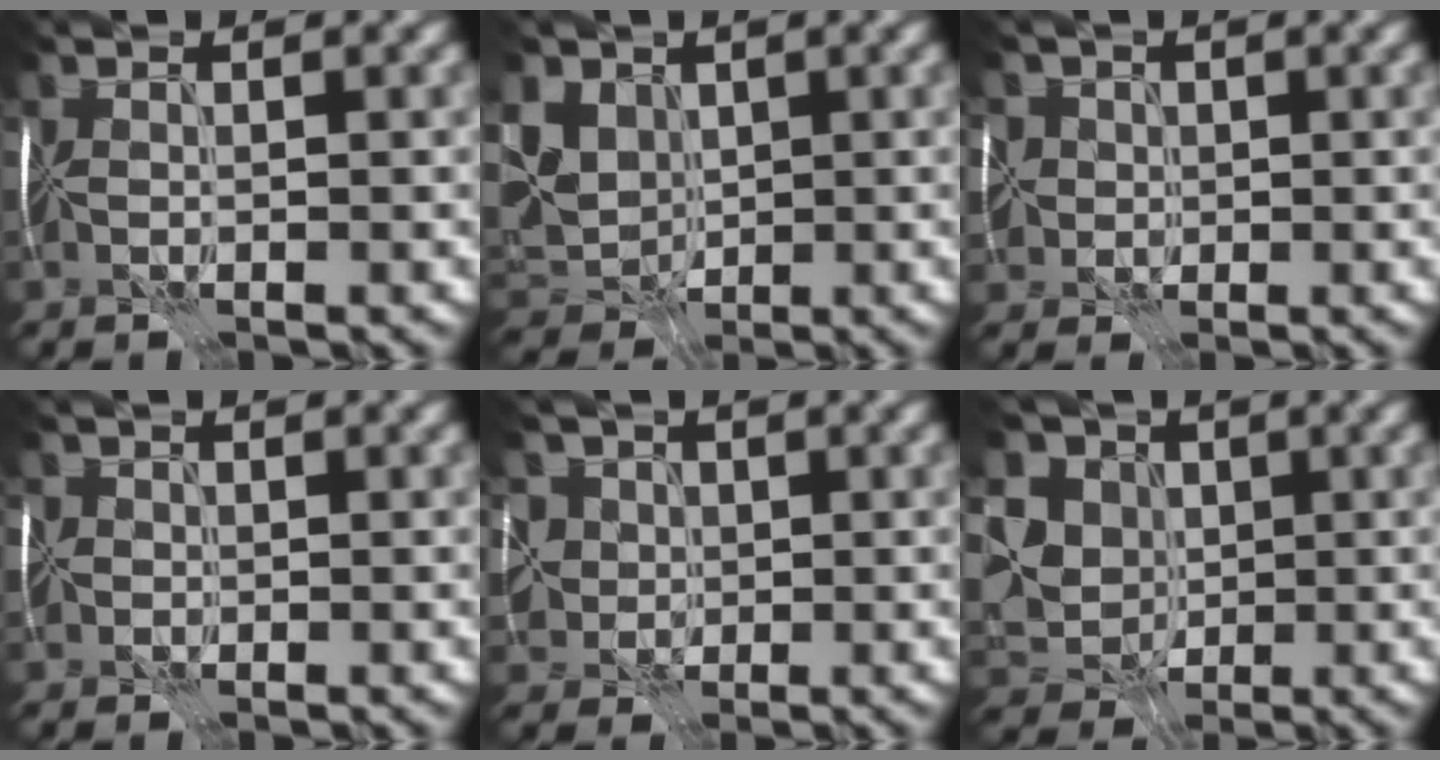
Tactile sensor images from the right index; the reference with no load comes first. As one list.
[{"total": 5.9, "force": [1.1, 4.7, 3.3], "torque": [-0.084, 0.007, 0.024]}, {"total": 4.2, "force": [0.7, 3.8, 1.6], "torque": [-0.034, 0.016, 0.000]}, {"total": 2.8, "force": [-0.3, 2.7, 0.9], "torque": [-0.024, 0.013, -0.019]}, {"total": 5.6, "force": [1.3, 4.9, 2.4], "torque": [-0.046, 0.013, 0.008]}, {"total": 8.9, "force": [1.8, 7.5, 4.5], "torque": [-0.090, 0.019, 0.008]}]